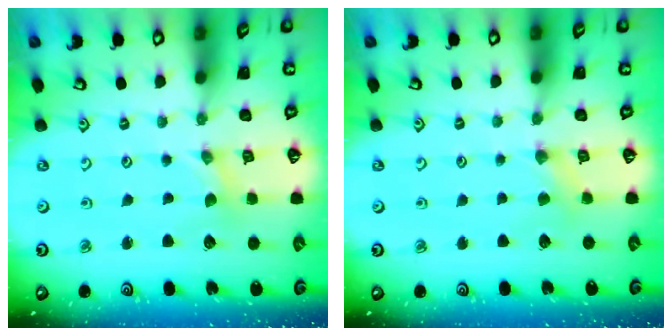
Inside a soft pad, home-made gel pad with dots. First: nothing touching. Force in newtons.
{"total": 2.8, "press": 2.7, "slide": 0.6}